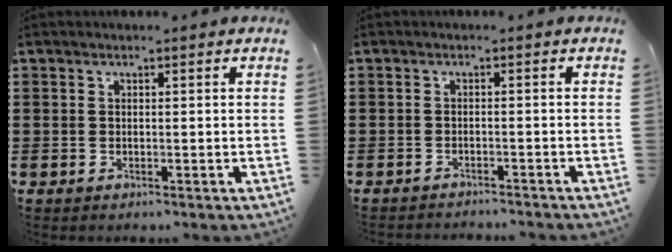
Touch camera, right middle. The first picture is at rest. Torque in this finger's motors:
{"motor_torque": [0.19, -0.12, 0.33, 0.09]}